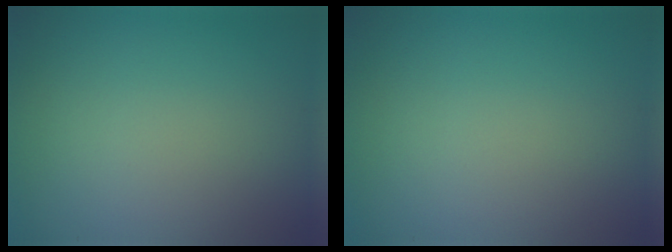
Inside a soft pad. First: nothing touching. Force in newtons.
{"total": 0.0}